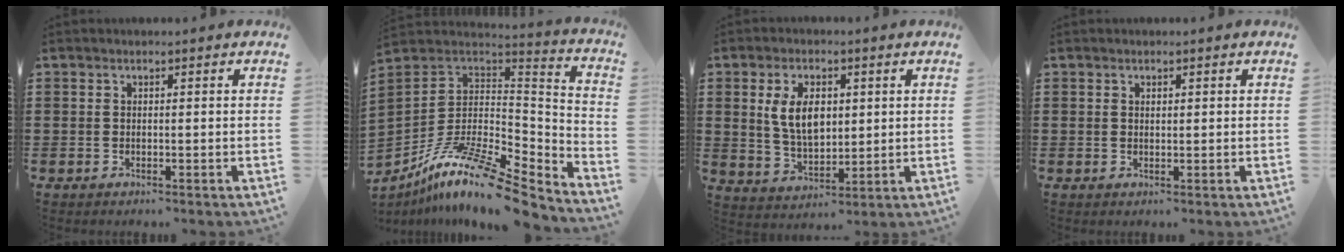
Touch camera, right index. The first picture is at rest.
{"total": 13.8, "force": [-9.1, 3.8, 9.6], "torque": [-0.185, 0.013, -0.167]}
{"total": 7.5, "force": [1.5, 4.4, 5.9], "torque": [-0.131, 0.006, 0.020]}
{"total": 0.6, "force": [0.3, 0.3, 0.4], "torque": [-0.008, 0.001, 0.006]}